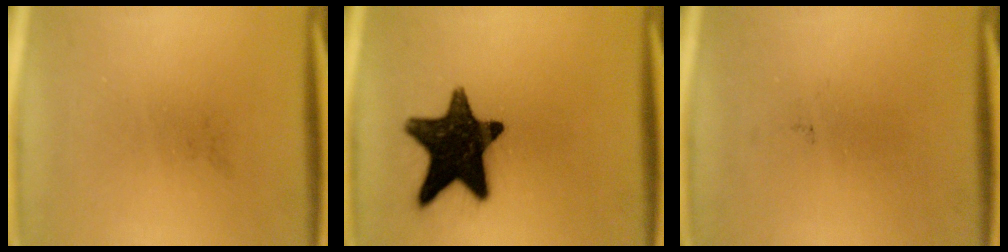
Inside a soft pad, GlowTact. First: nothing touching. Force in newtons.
{"total": 16.6}
{"total": 0.0}